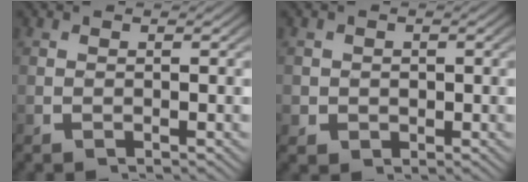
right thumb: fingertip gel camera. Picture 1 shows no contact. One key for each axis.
{"total": 2.7, "fx": -0.2, "fy": 2.5, "fz": 0.9, "tx": -0.021, "ty": -0.017, "tz": 0.003}